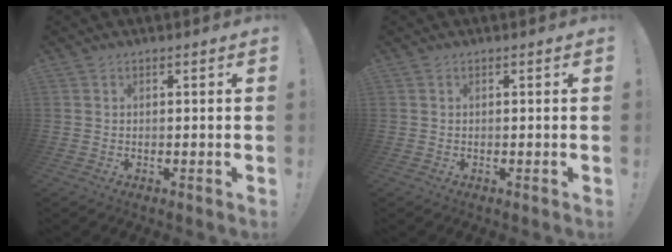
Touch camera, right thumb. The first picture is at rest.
{"total": 0.0}